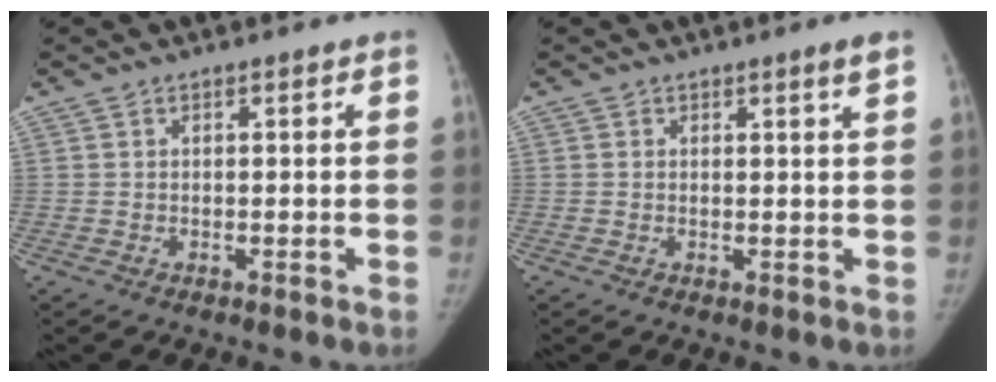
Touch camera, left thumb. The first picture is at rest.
{"total": 1.4, "force": [0.9, -0.1, 1.0], "torque": [-0.011, -0.008, 0.011]}